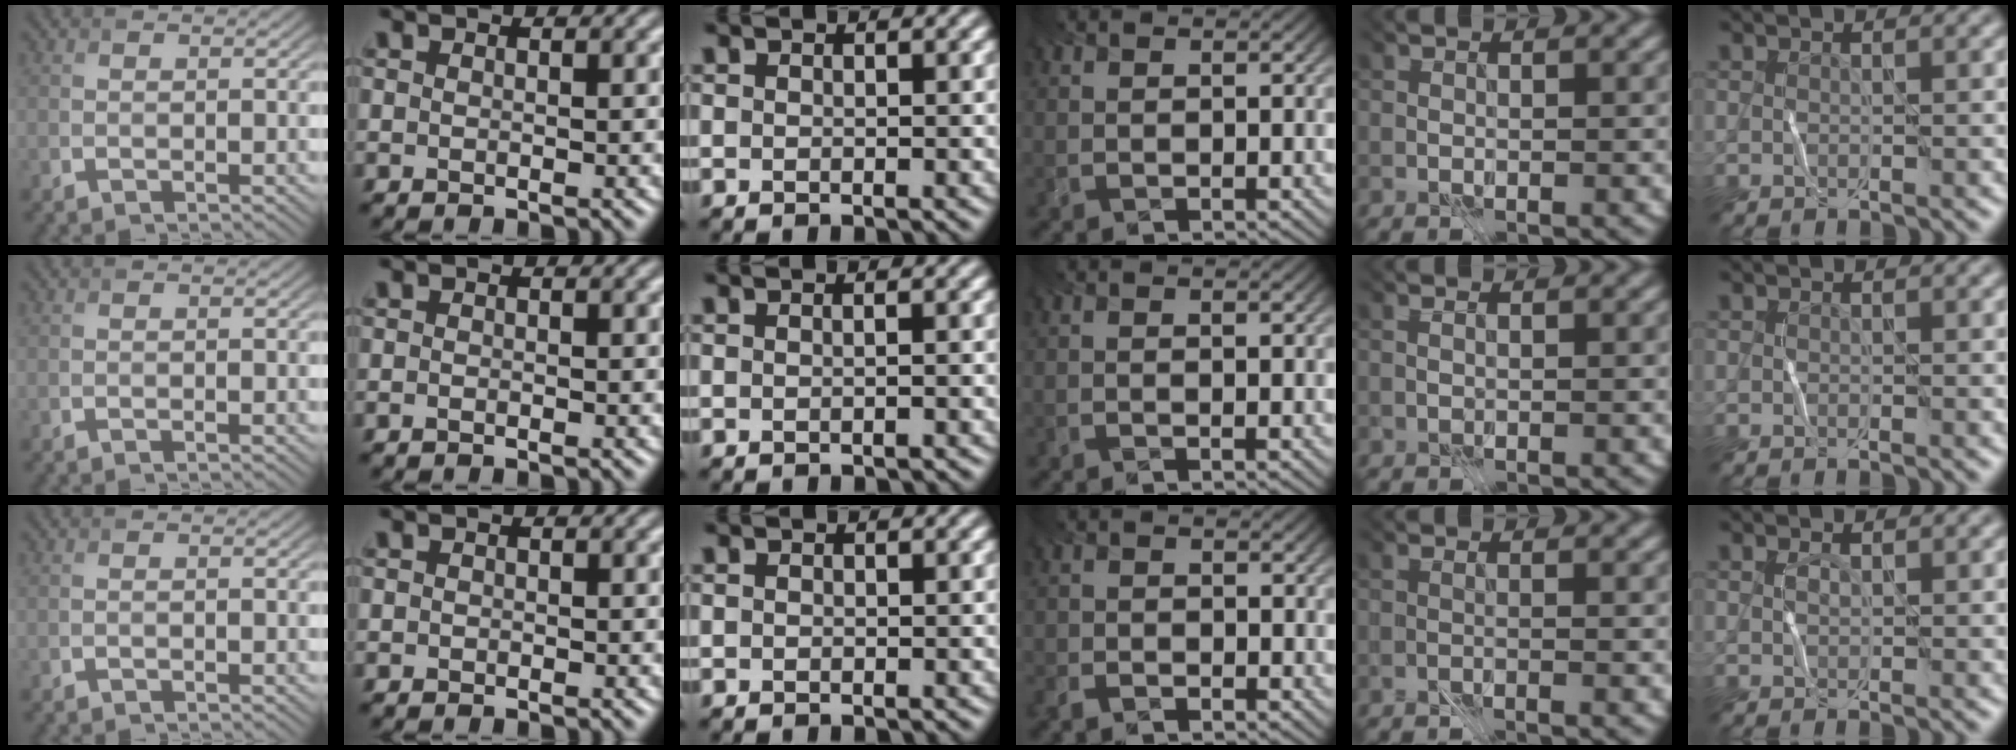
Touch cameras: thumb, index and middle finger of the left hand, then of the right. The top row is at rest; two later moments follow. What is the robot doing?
{"motion": "wrap", "object": "wrapping paper"}